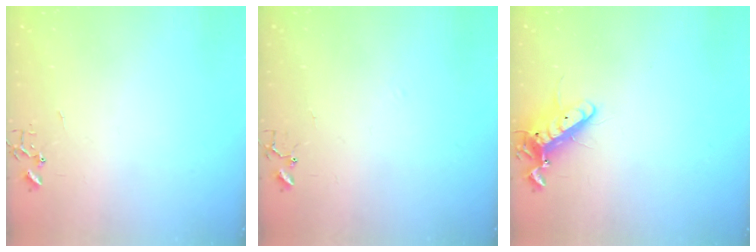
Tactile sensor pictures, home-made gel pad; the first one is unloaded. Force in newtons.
{"total": 6.1, "press": 6.0, "slide": 0.6}
{"total": 11.6, "press": 11.4, "slide": 2.2}